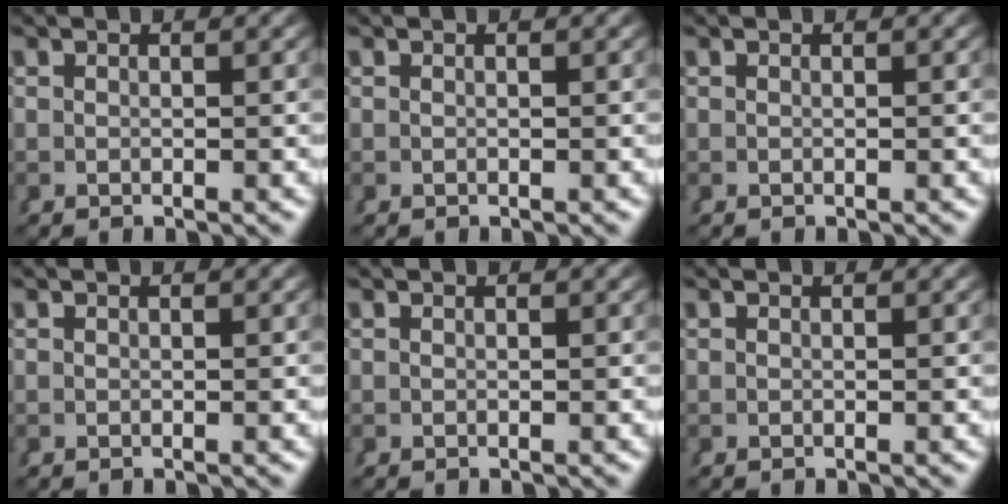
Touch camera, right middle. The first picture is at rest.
{"total": 0.0}
{"total": 0.0}
{"total": 0.0}
{"total": 0.0}
{"total": 0.0}